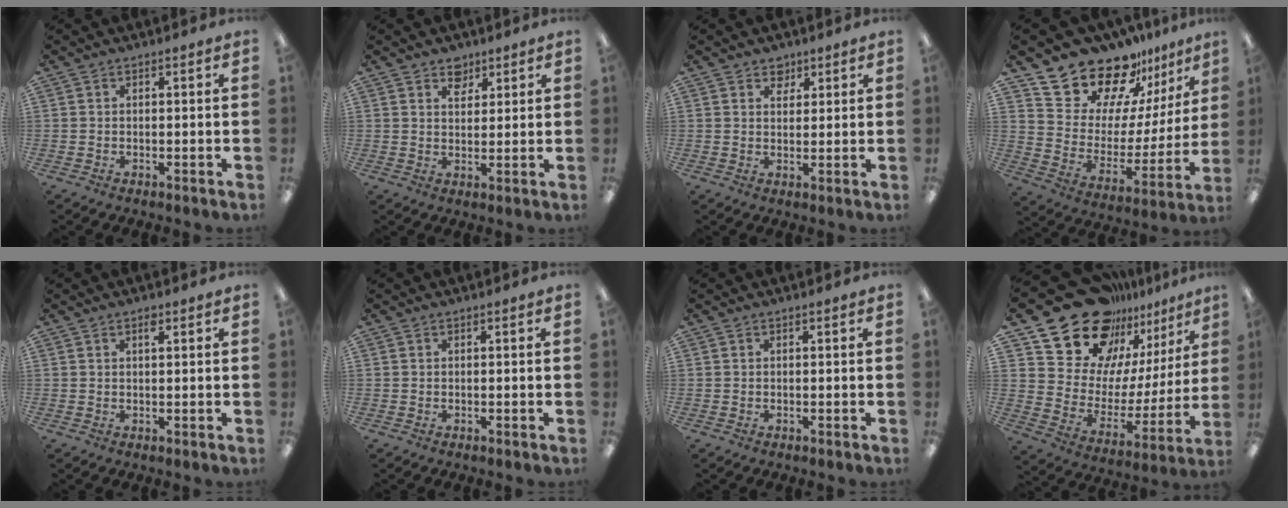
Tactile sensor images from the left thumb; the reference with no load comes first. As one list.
[{"total": 4.6, "force": [3.4, 2.8, 1.2], "torque": [-0.002, -0.018, 0.058]}, {"total": 3.6, "force": [2.7, 2.3, 0.5], "torque": [0.006, -0.013, 0.046]}, {"total": 19.7, "force": [17.1, 8.6, 4.7], "torque": [-0.099, -0.143, 0.309]}, {"total": 1.3, "force": [0.9, 0.5, 0.7], "torque": [-0.008, -0.002, 0.015]}, {"total": 0.0}, {"total": 0.0}, {"total": 21.0, "force": [17.5, 10.5, 4.8], "torque": [-0.099, -0.141, 0.325]}]